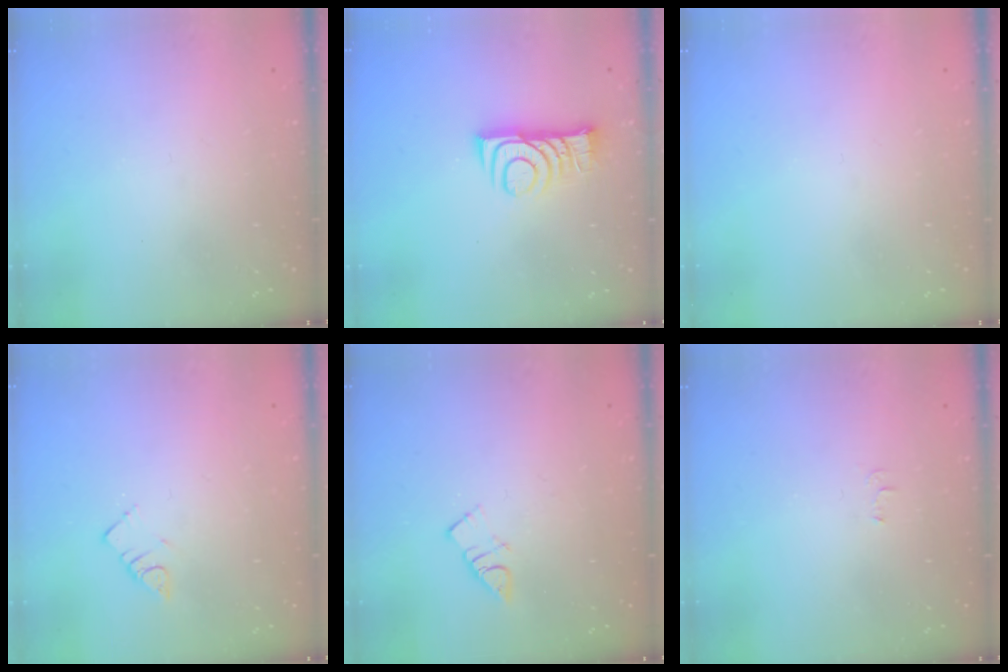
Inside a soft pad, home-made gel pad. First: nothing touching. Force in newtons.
{"total": 8.8, "press": 8.8, "slide": 0.8}
{"total": 0.0}
{"total": 3.2, "press": 3.1, "slide": 0.5}
{"total": 4.0, "press": 4.0, "slide": 0.4}
{"total": 3.0, "press": 3.0, "slide": 0.5}